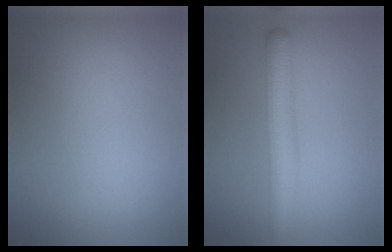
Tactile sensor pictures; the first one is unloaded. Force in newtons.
{"total": 4.3, "press": 4.3, "slide": 0.1}